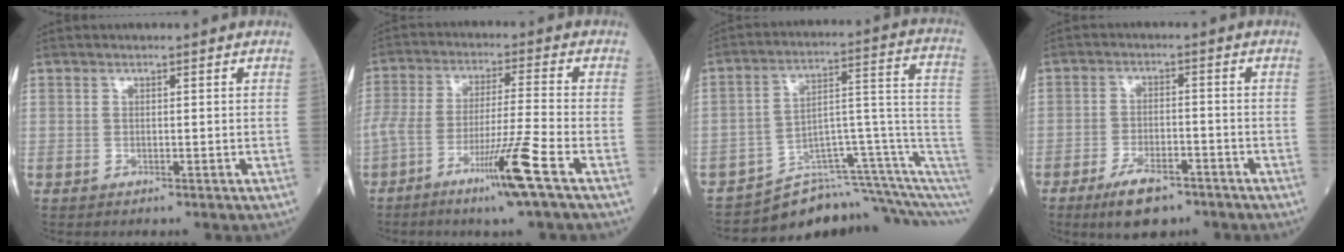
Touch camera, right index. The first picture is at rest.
{"total": 10.5, "force": [-5.8, -1.4, 8.7], "torque": [-0.171, -0.013, -0.109]}
{"total": 11.9, "force": [-9.4, 1.8, 7.0], "torque": [-0.075, 0.100, -0.137]}
{"total": 7.1, "force": [-4.9, 2.5, 4.5], "torque": [-0.087, -0.005, -0.081]}